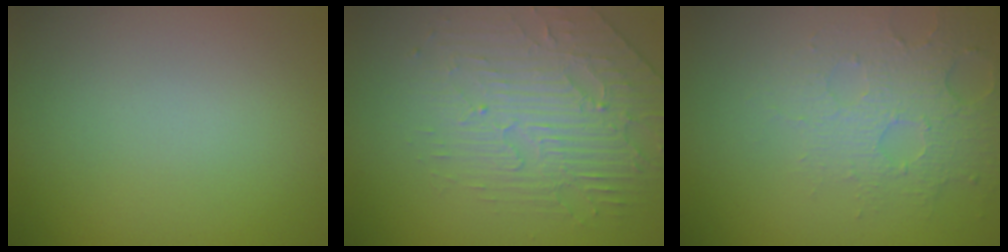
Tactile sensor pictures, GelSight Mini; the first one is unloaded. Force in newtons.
{"total": 3.9, "press": 3.6, "slide": 1.6}
{"total": 4.9, "press": 3.4, "slide": 3.5}